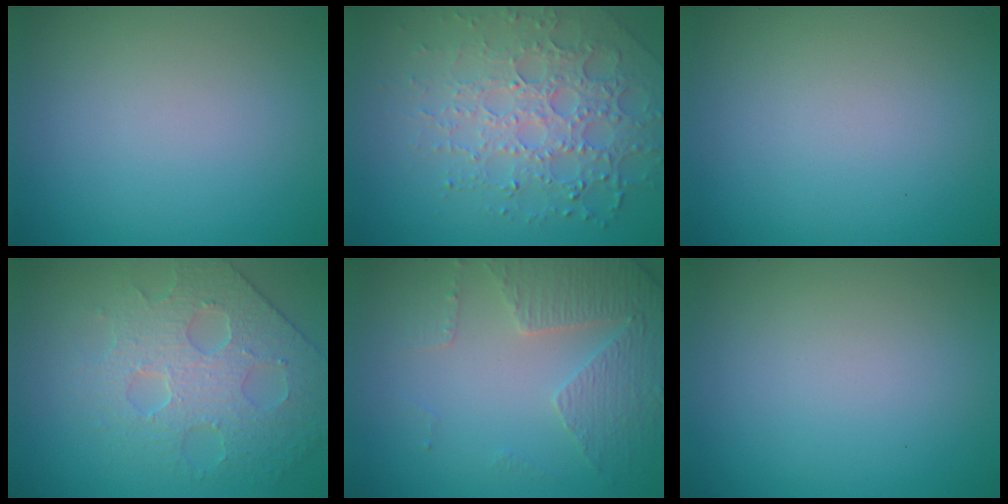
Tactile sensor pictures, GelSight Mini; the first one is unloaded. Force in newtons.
{"total": 6.2, "press": 4.8, "slide": 3.9}
{"total": 0.0}
{"total": 4.2, "press": 4.2, "slide": 0.3}
{"total": 4.6, "press": 3.4, "slide": 3.1}
{"total": 0.0}